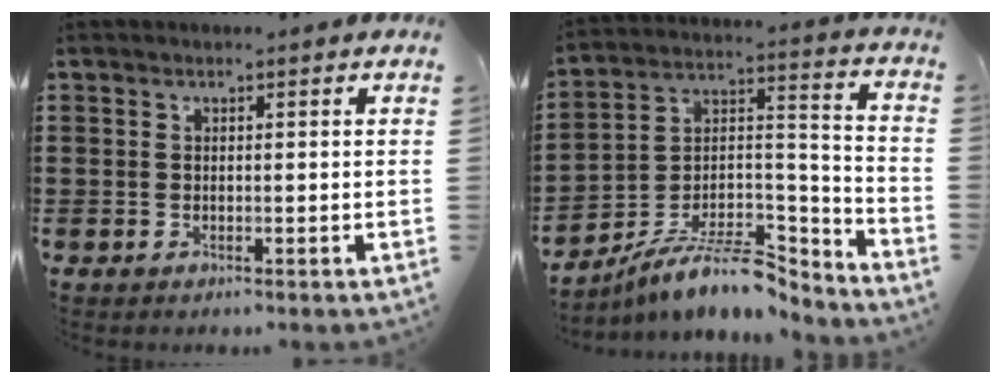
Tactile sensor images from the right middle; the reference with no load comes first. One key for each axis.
{"total": 10.1, "fx": -8.2, "fy": 2.3, "fz": 5.4, "tx": -0.105, "ty": 0.011, "tz": -0.161}